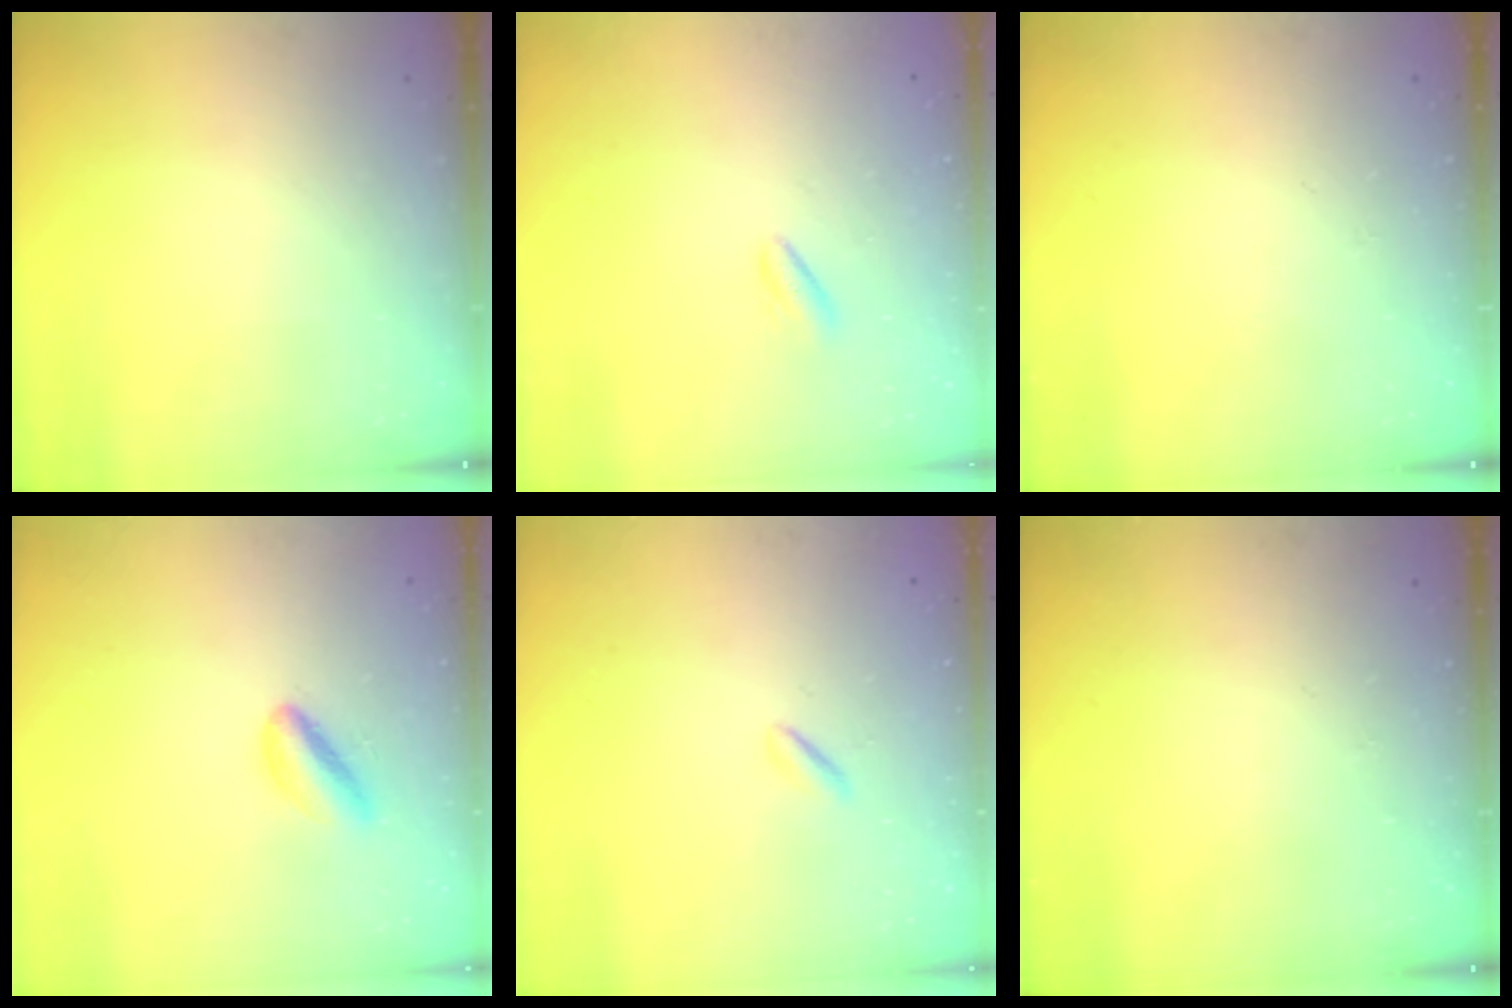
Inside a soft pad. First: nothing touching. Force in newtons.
{"total": 2.0, "press": 1.7, "slide": 1.0}
{"total": 0.0}
{"total": 5.8, "press": 5.5, "slide": 1.7}
{"total": 0.0}
{"total": 0.0}